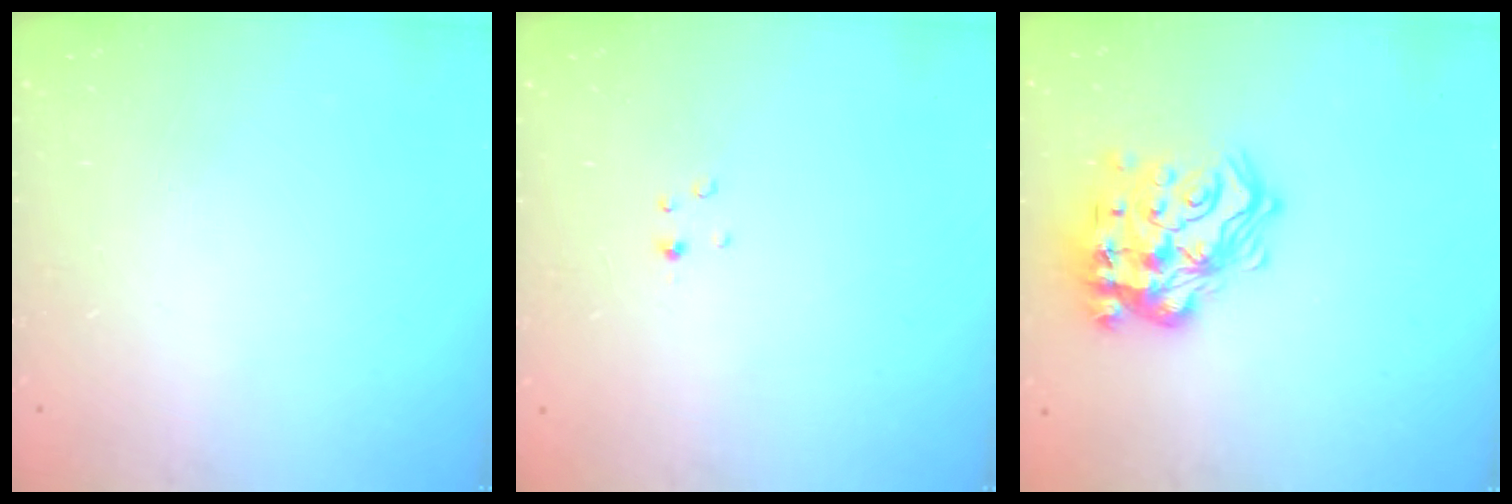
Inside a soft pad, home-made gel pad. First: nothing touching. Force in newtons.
{"total": 1.5, "press": 1.4, "slide": 0.2}
{"total": 19.6, "press": 19.4, "slide": 2.5}